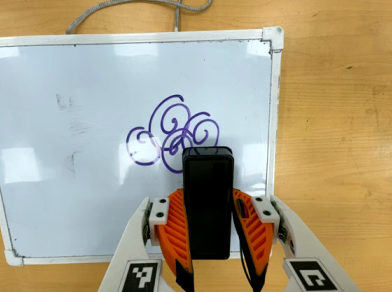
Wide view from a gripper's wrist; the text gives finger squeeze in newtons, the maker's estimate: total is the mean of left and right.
{"total": 4.4, "left": 3.3, "right": 5.4}